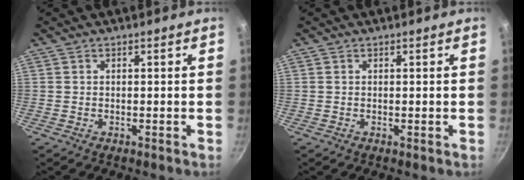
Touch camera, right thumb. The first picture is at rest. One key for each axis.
{"total": 0.0}